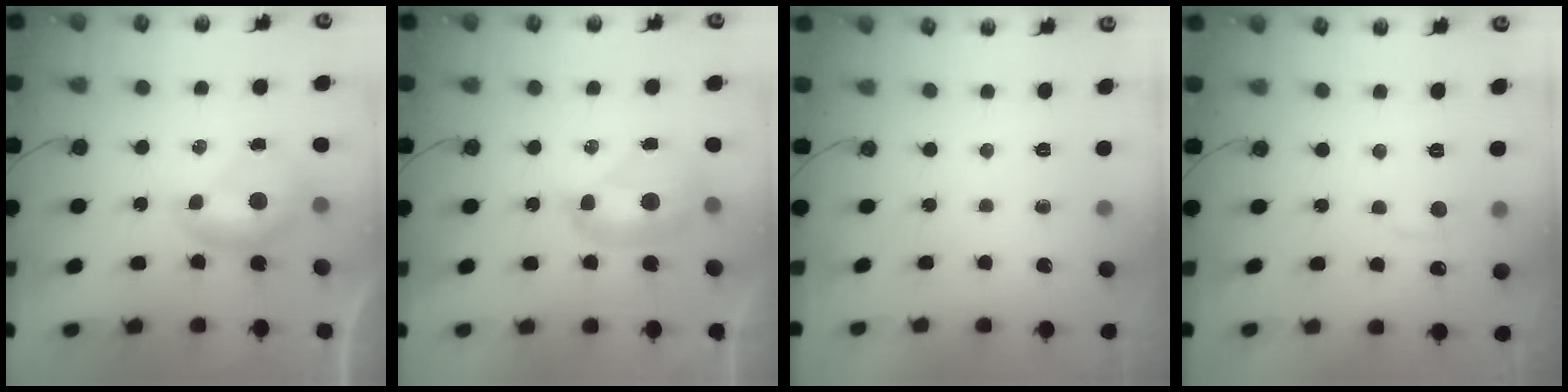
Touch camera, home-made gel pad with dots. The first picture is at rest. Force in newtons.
{"total": 3.5, "press": 3.5, "slide": 0.2}
{"total": 0.0}
{"total": 1.0, "press": 0.4, "slide": 0.9}